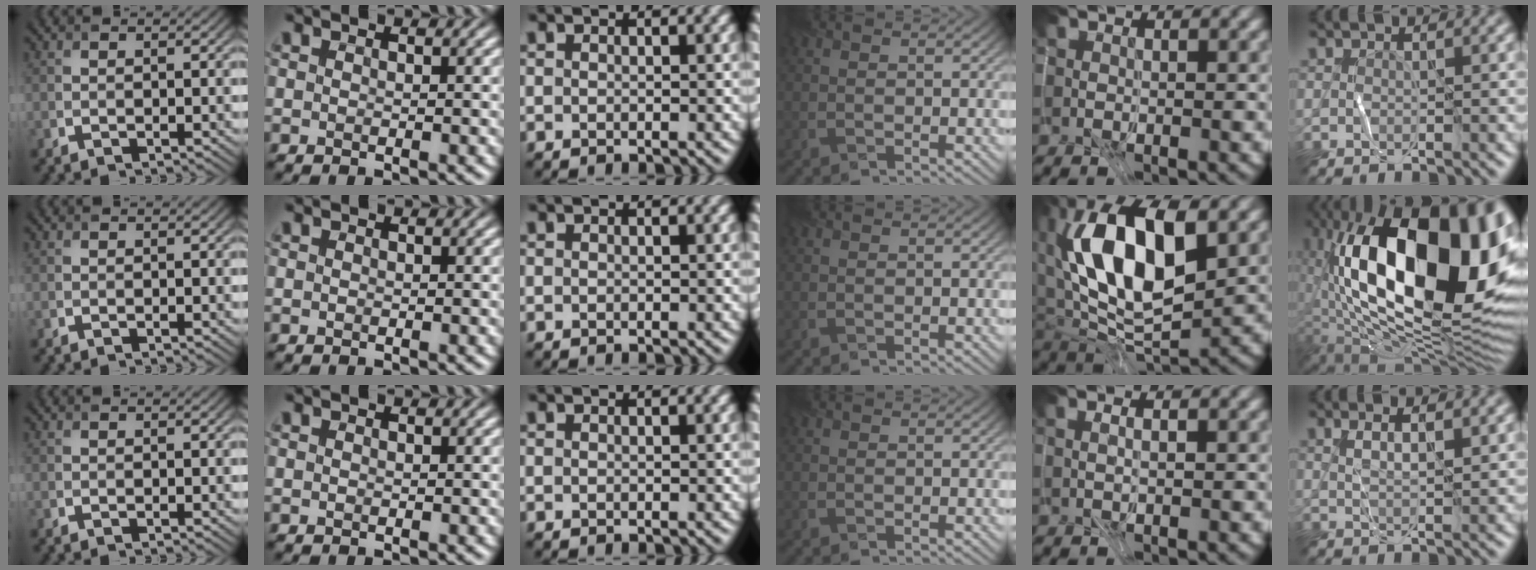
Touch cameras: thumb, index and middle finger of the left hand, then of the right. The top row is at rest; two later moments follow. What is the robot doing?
{"motion": "fold", "object": "coffee filter"}